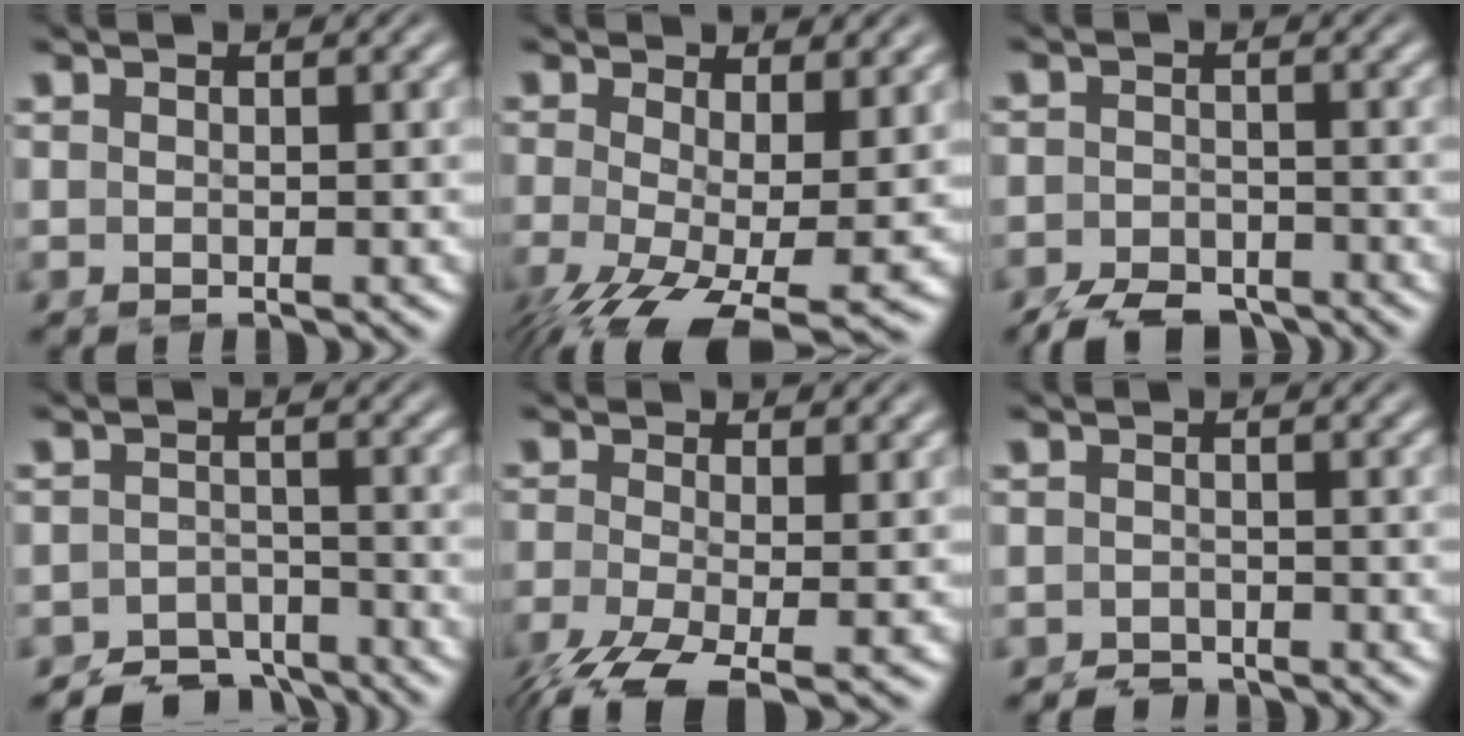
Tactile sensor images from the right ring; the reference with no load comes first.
{"total": 6.7, "force": [-4.5, 2.4, 4.4], "torque": [-0.097, -0.064, -0.048]}
{"total": 5.1, "force": [-4.9, 1.3, 0.6], "torque": [0.010, -0.017, -0.086]}
{"total": 7.1, "force": [-6.4, 2.9, 0.8], "torque": [0.016, -0.019, -0.115]}
{"total": 5.1, "force": [-3.9, 1.3, 3.0], "torque": [-0.073, -0.038, -0.049]}
{"total": 2.9, "force": [-2.8, 0.6, -0.4], "torque": [0.009, -0.019, -0.048]}